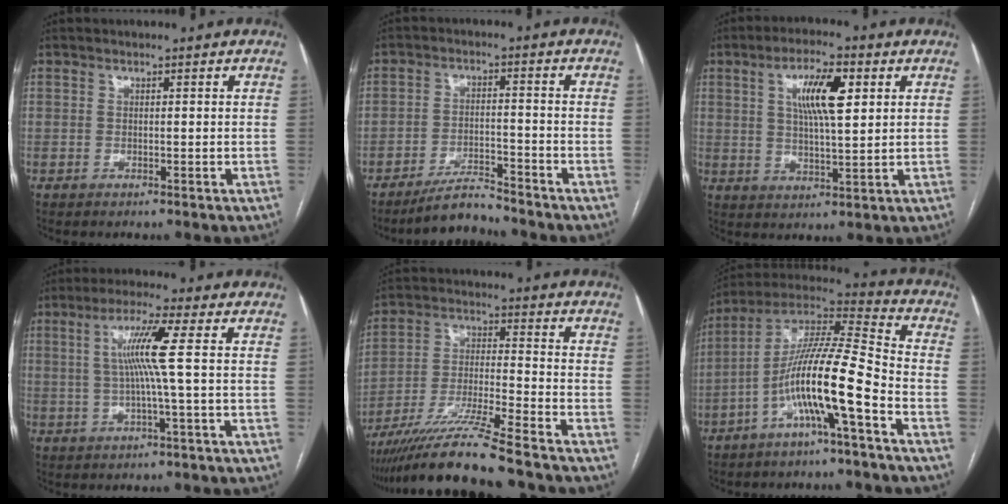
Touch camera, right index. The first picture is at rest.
{"total": 5.2, "force": [-5.1, 0.5, 1.3], "torque": [-0.023, -0.009, -0.090]}
{"total": 9.0, "force": [3.0, 2.1, 8.3], "torque": [-0.150, 0.009, 0.053]}
{"total": 7.4, "force": [0.9, -1.2, 7.2], "torque": [-0.137, 0.006, 0.019]}
{"total": 14.4, "force": [-11.9, -0.8, 8.1], "torque": [-0.149, -0.021, -0.210]}
{"total": 14.4, "force": [-5.6, 0.2, 13.3], "torque": [-0.245, 0.014, -0.107]}